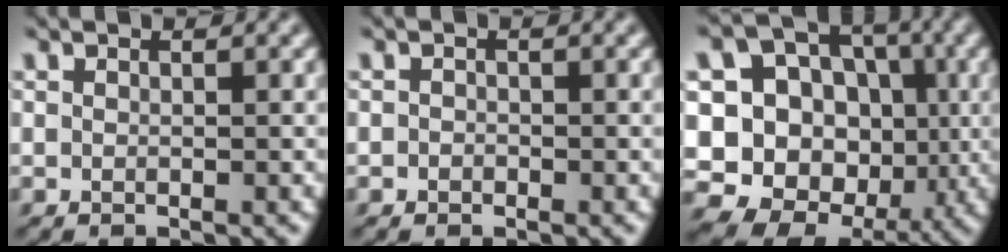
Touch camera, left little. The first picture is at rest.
{"total": 0.7, "force": [-0.3, 0.6, 0.1], "torque": [0.003, -0.004, -0.011]}
{"total": 13.7, "force": [-0.8, 12.5, 5.6], "torque": [-0.150, 0.031, -0.019]}